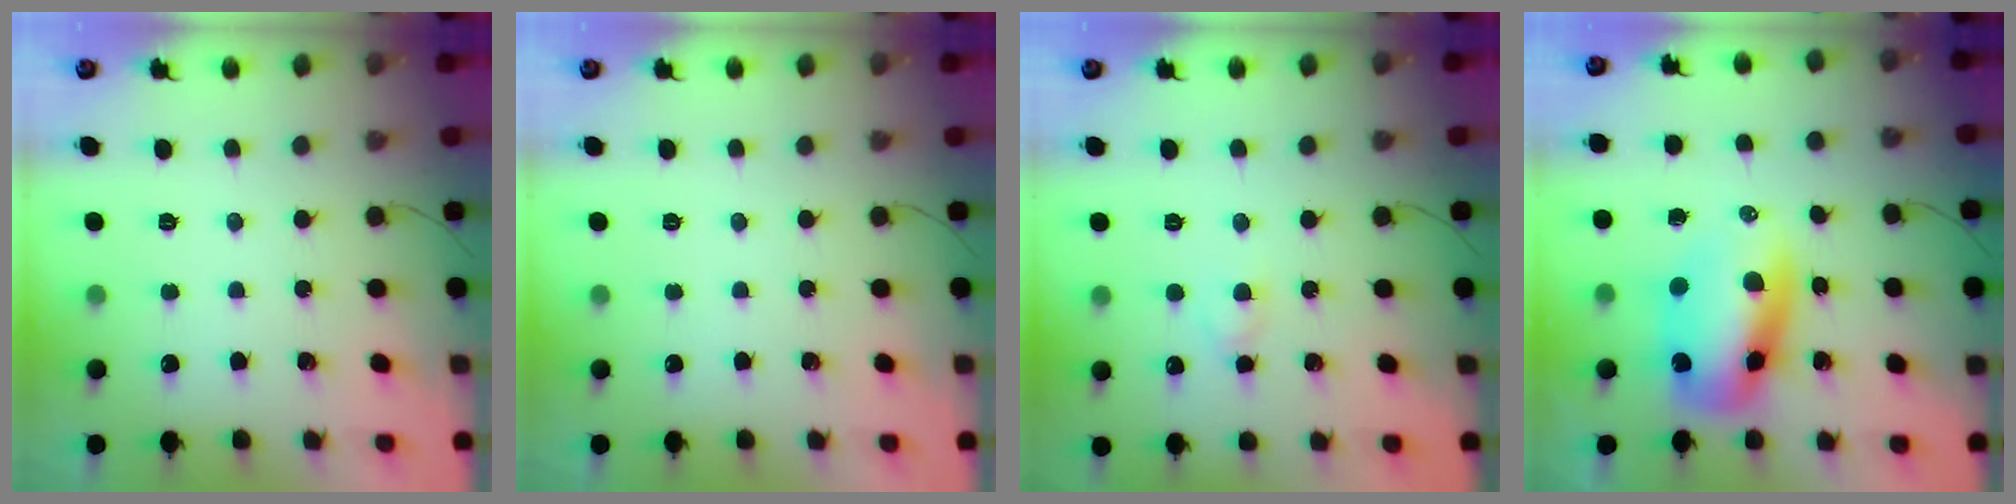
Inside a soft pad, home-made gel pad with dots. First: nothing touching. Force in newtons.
{"total": 0.0}
{"total": 2.5, "press": 2.3, "slide": 1.1}
{"total": 11.7, "press": 11.4, "slide": 2.9}